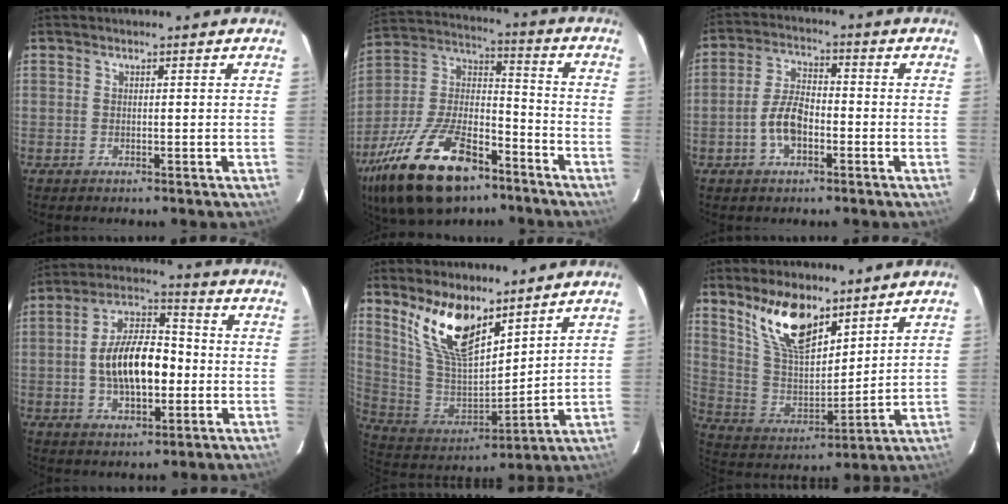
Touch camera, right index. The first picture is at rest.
{"total": 25.6, "force": [-15.4, 11.9, 16.6], "torque": [-0.335, -0.007, -0.260]}
{"total": 6.9, "force": [-2.6, 3.5, 5.4], "torque": [-0.112, 0.011, -0.043]}
{"total": 13.8, "force": [-1.6, 6.8, 11.8], "torque": [-0.214, 0.019, -0.024]}
{"total": 16.0, "force": [10.9, 6.3, 9.9], "torque": [-0.193, -0.001, 0.226]}
{"total": 15.1, "force": [10.2, 6.3, 9.2], "torque": [-0.174, -0.002, 0.206]}